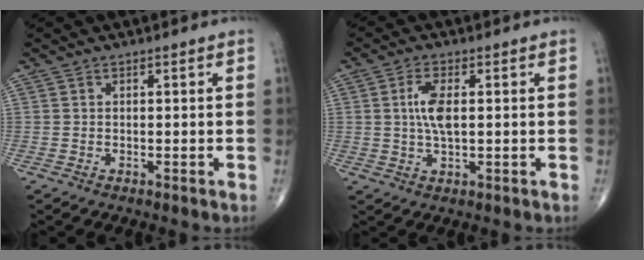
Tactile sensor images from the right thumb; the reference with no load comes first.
{"total": 5.6, "force": [0.7, 2.2, 5.1], "torque": [-0.107, -0.001, 0.012]}